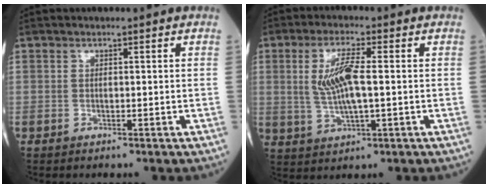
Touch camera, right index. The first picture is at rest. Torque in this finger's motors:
{"motor_torque": [0.20, -0.02, 0.15, 0.14]}